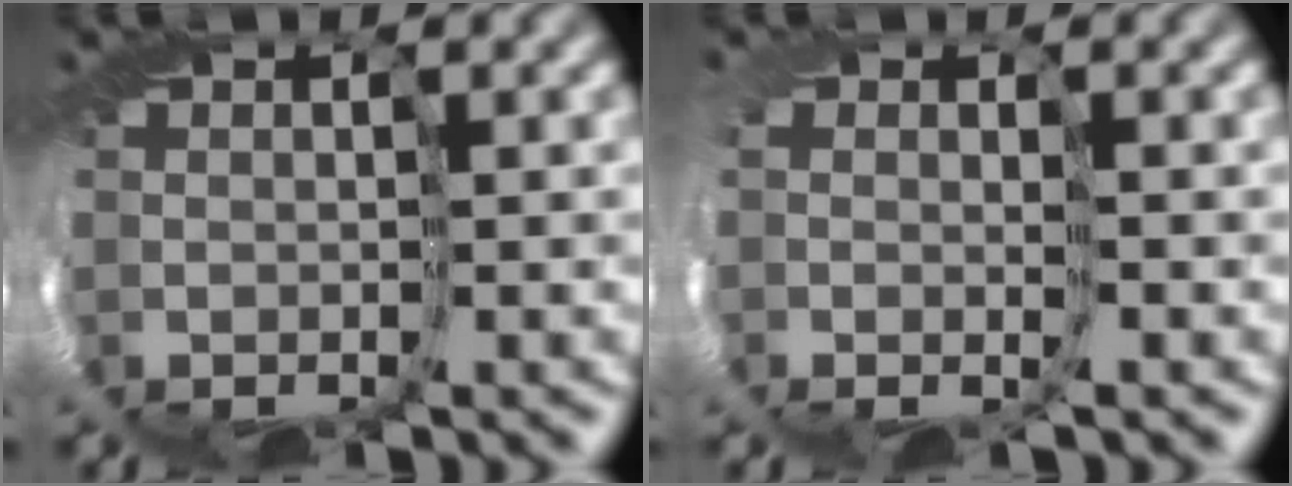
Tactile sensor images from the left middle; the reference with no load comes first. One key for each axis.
{"total": 2.1, "fx": -0.2, "fy": 1.2, "fz": 1.7, "tx": -0.040, "ty": -0.010, "tz": -0.001}